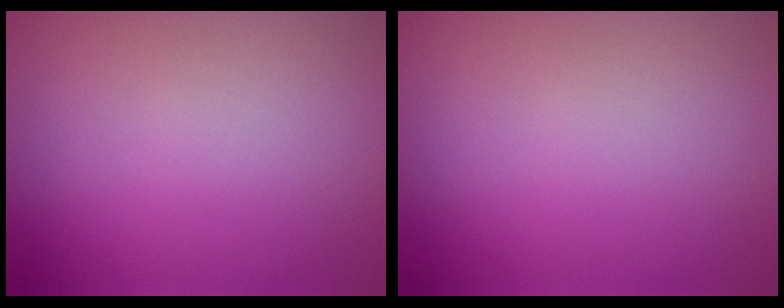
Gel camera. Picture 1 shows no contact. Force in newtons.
{"total": 0.0}